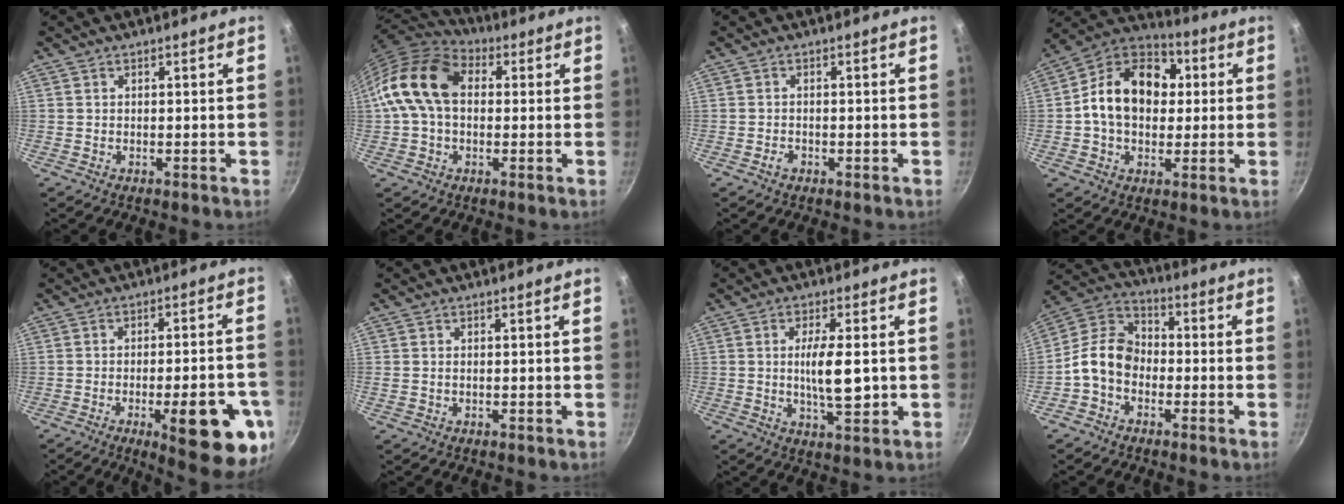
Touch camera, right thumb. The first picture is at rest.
{"total": 15.0, "force": [1.7, 10.5, 10.7], "torque": [-0.173, 0.027, 0.011]}
{"total": 1.2, "force": [-0.7, 0.8, 0.6], "torque": [-0.015, 0.006, -0.013]}
{"total": 16.9, "force": [1.6, 12.6, 11.2], "torque": [-0.155, 0.028, 0.006]}
{"total": 17.9, "force": [-6.7, 5.3, 15.7], "torque": [-0.169, 0.017, -0.082]}
{"total": 0.7, "force": [0.0, 0.6, 0.4], "torque": [-0.007, 0.002, -0.001]}
{"total": 8.0, "force": [0.0, 2.5, 7.6], "torque": [-0.127, -0.001, 0.002]}
{"total": 10.2, "force": [-2.8, 7.6, 6.2], "torque": [-0.085, 0.043, -0.079]}